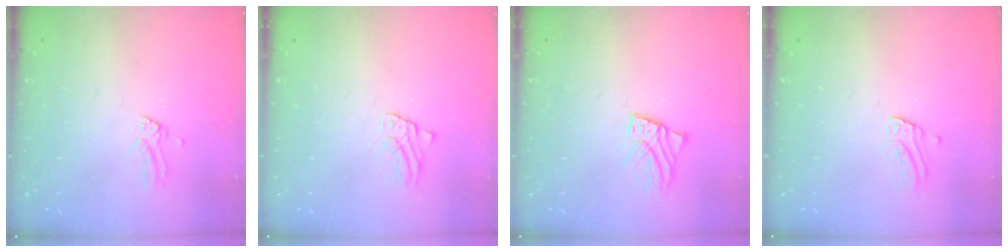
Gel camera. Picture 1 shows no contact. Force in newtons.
{"total": 1.2, "press": 1.2, "slide": 0.1}
{"total": 2.3, "press": 2.3, "slide": 0.2}
{"total": 1.3, "press": 1.3, "slide": 0.1}